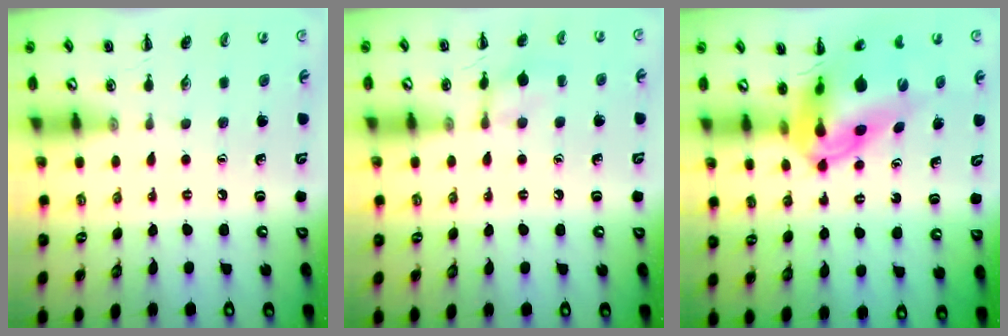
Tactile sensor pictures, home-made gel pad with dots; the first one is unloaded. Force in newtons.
{"total": 8.4, "press": 8.3, "slide": 1.6}
{"total": 11.5, "press": 11.0, "slide": 3.3}